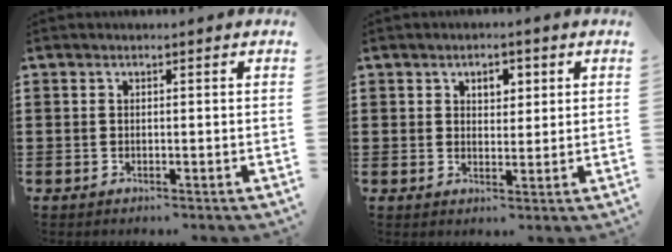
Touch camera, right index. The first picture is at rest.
{"total": 2.9, "force": [1.3, 2.0, 1.7], "torque": [-0.024, 0.005, 0.017]}